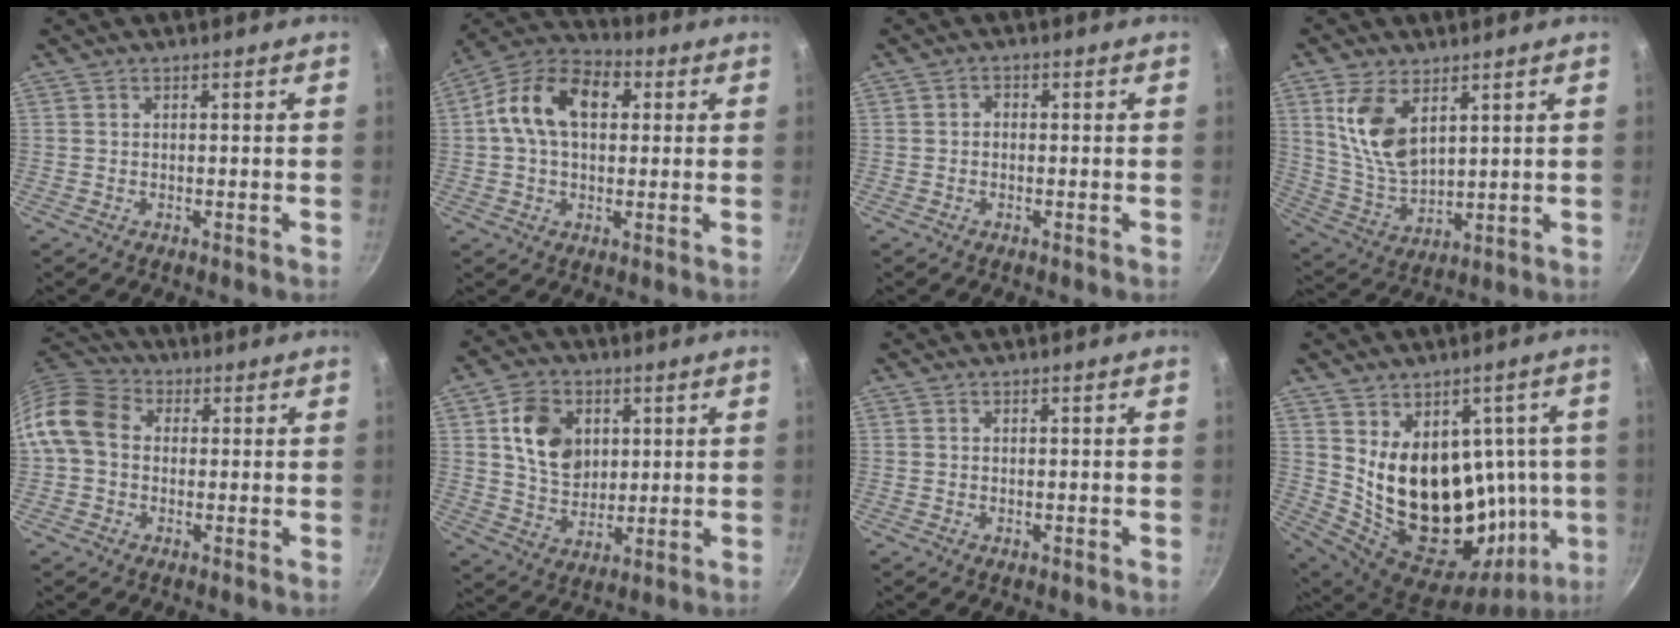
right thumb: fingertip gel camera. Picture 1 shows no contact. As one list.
[{"total": 14.3, "force": [2.7, 9.5, 10.3], "torque": [-0.149, 0.027, 0.024]}, {"total": 1.5, "force": [-0.4, 1.2, 0.8], "torque": [-0.014, 0.009, -0.009]}, {"total": 11.4, "force": [4.7, 6.1, 8.3], "torque": [-0.152, -0.034, 0.103]}, {"total": 9.8, "force": [0.4, 7.8, 5.8], "torque": [-0.089, 0.023, -0.014]}, {"total": 11.5, "force": [3.1, 8.8, 6.8], "torque": [-0.091, -0.007, 0.058]}, {"total": 0.0}, {"total": 23.7, "force": [2.9, 15.9, 17.3], "torque": [-0.223, -0.042, 0.073]}]